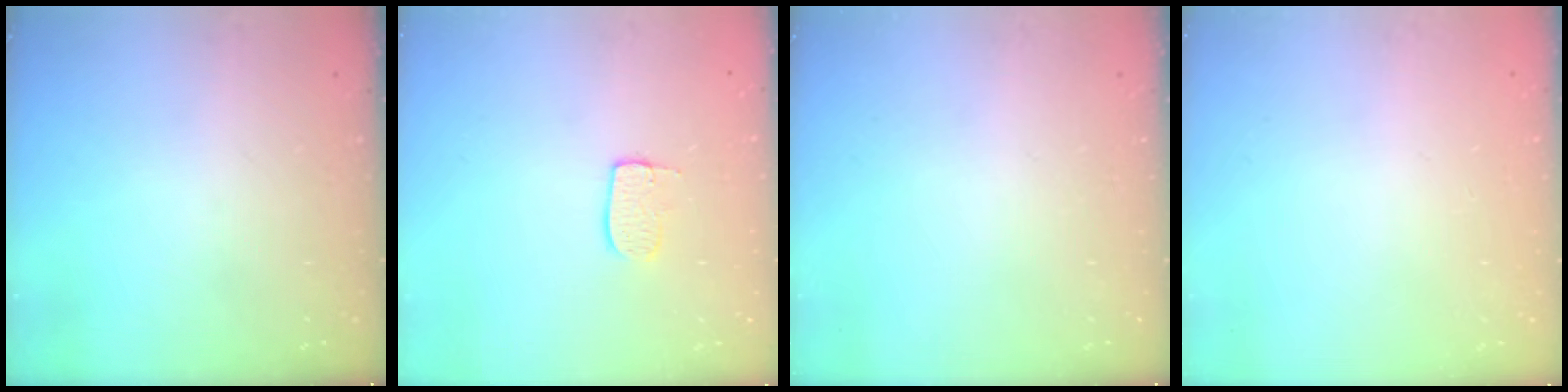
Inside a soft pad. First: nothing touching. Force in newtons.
{"total": 7.1, "press": 7.0, "slide": 0.4}
{"total": 0.0}
{"total": 0.8, "press": 0.4, "slide": 0.7}